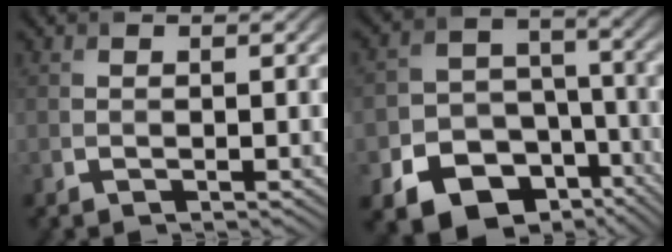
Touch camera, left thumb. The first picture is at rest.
{"total": 16.7, "force": [-9.5, 12.3, 6.1], "torque": [-0.135, -0.062, -0.143]}